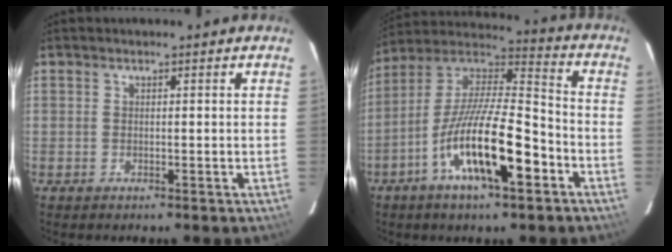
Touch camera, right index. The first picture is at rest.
{"total": 18.4, "force": [-7.9, 4.9, 15.9], "torque": [-0.290, -0.010, -0.148]}